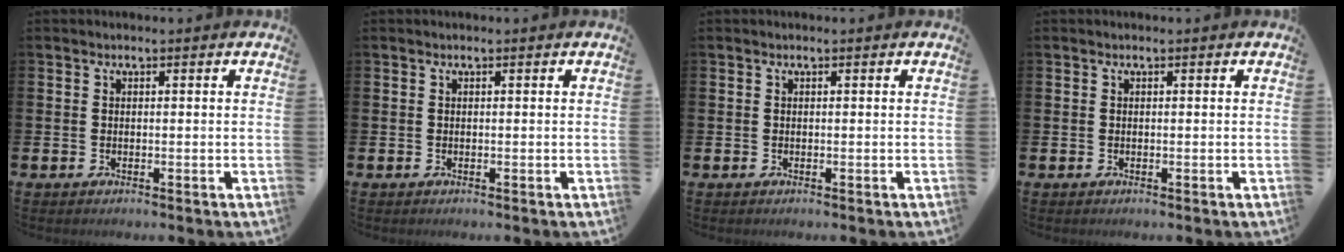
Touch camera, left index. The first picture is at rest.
{"total": 0.0}
{"total": 0.0}
{"total": 0.0}